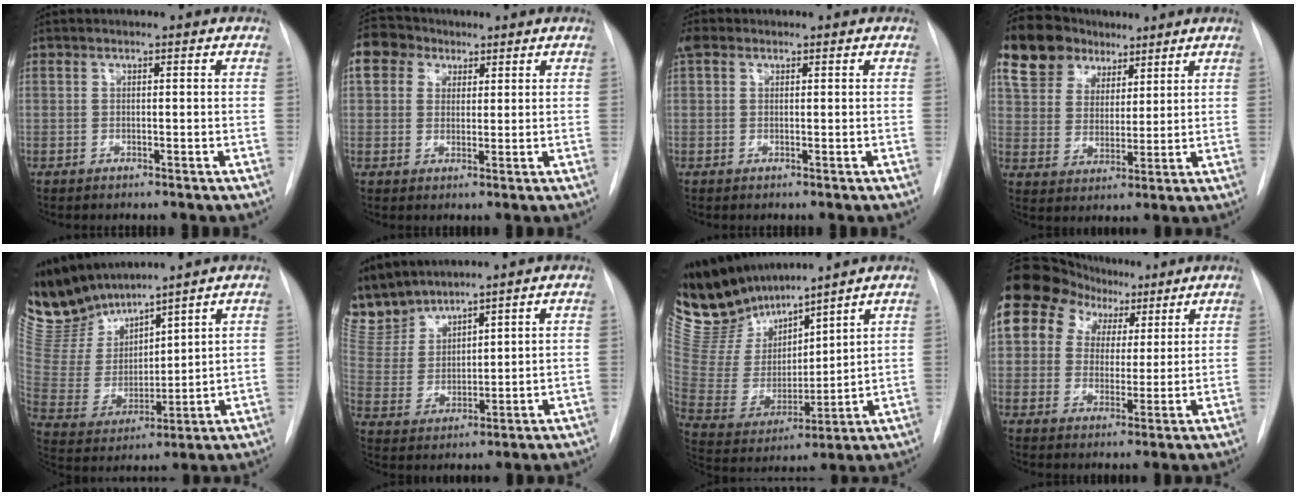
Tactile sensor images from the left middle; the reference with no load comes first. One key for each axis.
{"total": 12.5, "fx": 6.0, "fy": 10.0, "fz": 4.6, "tx": -0.135, "ty": 0.055, "tz": 0.112}
{"total": 2.0, "fx": 1.0, "fy": 1.5, "fz": 0.9, "tx": -0.025, "ty": 0.021, "tz": 0.019}
{"total": 12.1, "fx": 7.9, "fy": 8.2, "fz": 4.2, "tx": -0.087, "ty": 0.043, "tz": 0.144}
{"total": 13.3, "fx": 12.4, "fy": 3.0, "fz": 3.4, "tx": -0.086, "ty": -0.003, "tz": 0.266}
{"total": 9.0, "fx": 8.7, "fy": 1.7, "fz": 1.3, "tx": -0.047, "ty": 0.008, "tz": 0.198}
{"total": 15.9, "fx": 14.7, "fy": 4.0, "fz": 4.7, "tx": -0.109, "ty": 0.000, "tz": 0.300}
{"total": 14.3, "fx": 7.6, "fy": 10.9, "fz": 5.3, "tx": -0.088, "ty": 0.067, "tz": 0.131}